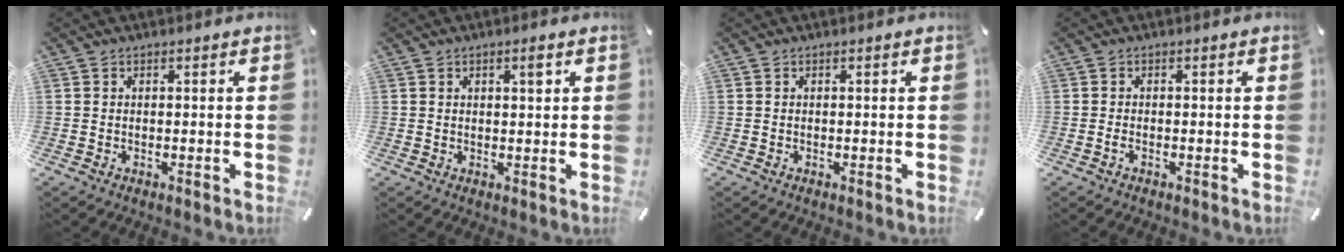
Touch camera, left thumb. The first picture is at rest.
{"total": 2.3, "force": [1.0, 0.8, 1.9], "torque": [-0.032, 0.001, 0.013]}
{"total": 0.0}
{"total": 1.1, "force": [-0.6, 0.3, 0.9], "torque": [-0.019, 0.000, -0.011]}